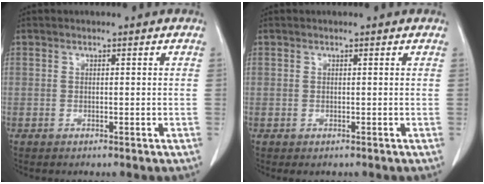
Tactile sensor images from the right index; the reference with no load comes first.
{"total": 0.6, "force": [-0.2, 0.5, 0.1], "torque": [-0.002, 0.003, -0.003]}